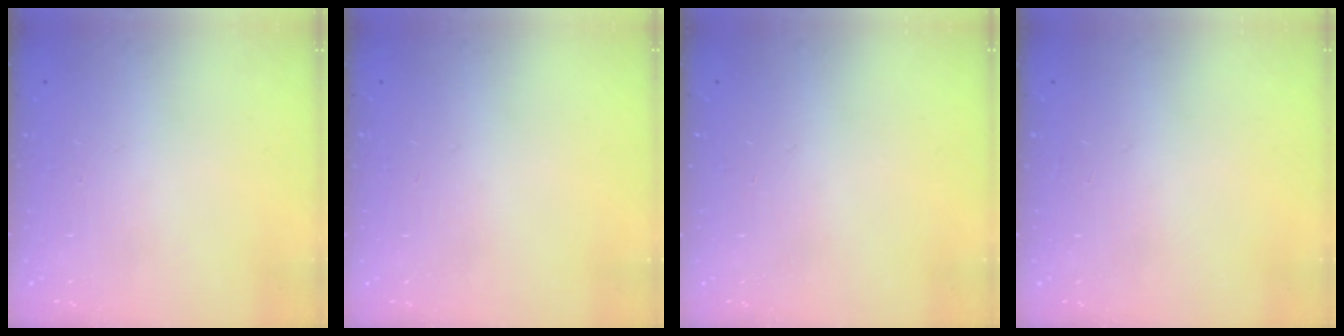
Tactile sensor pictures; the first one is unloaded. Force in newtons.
{"total": 0.0}
{"total": 0.0}
{"total": 0.0}